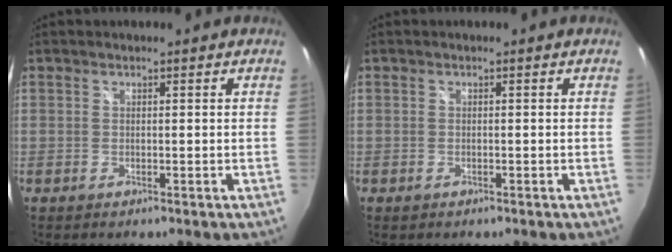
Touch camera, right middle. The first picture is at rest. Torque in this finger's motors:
{"motor_torque": [-0.14, -0.01, -0.01, 0.00]}